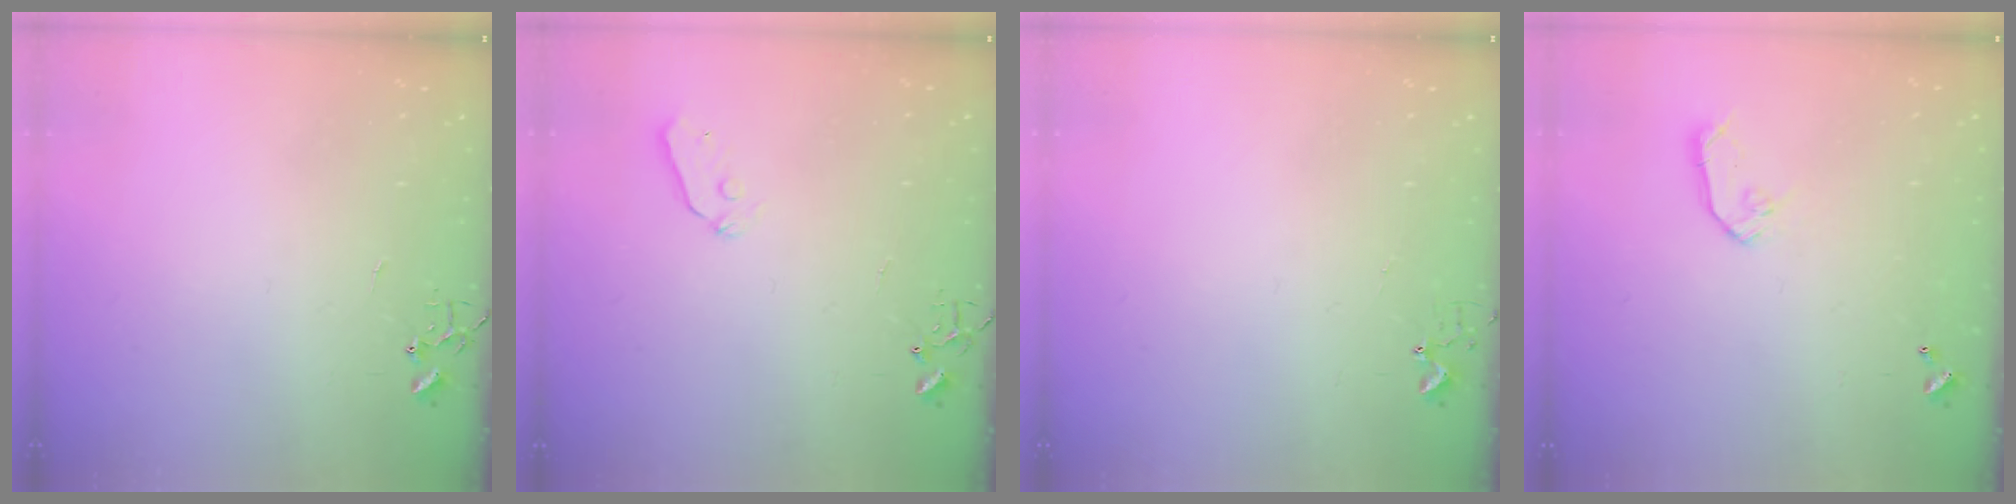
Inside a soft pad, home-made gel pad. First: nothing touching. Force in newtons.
{"total": 4.5, "press": 4.4, "slide": 0.7}
{"total": 2.9, "press": 2.9, "slide": 0.3}
{"total": 7.3, "press": 7.3, "slide": 0.4}